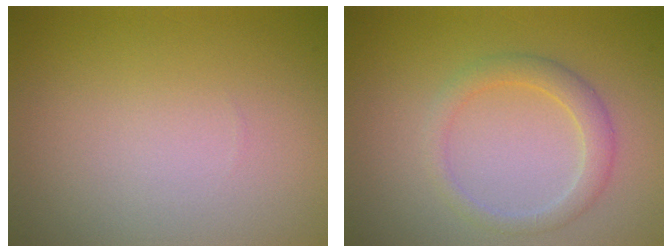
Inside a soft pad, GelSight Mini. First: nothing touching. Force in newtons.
{"total": 2.2, "press": 2.2, "slide": 0.0}